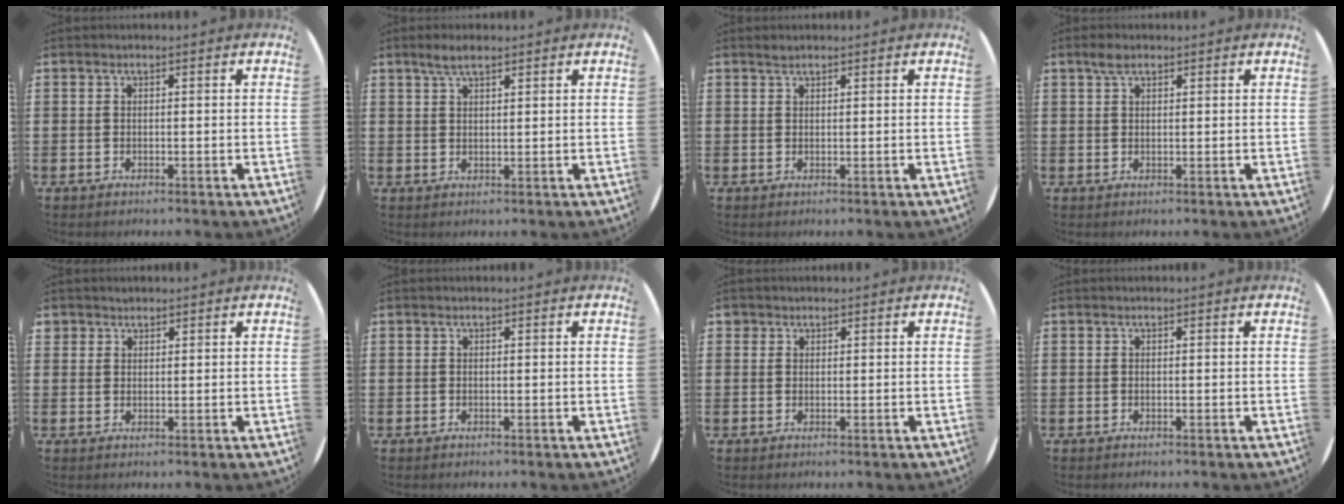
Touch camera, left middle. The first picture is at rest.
{"total": 2.7, "force": [2.1, 0.7, 1.6], "torque": [-0.033, 0.006, 0.037]}
{"total": 0.7, "force": [0.7, 0.2, 0.1], "torque": [-0.002, 0.002, 0.013]}
{"total": 1.9, "force": [1.3, 1.0, 1.0], "torque": [-0.013, 0.003, 0.022]}
{"total": 1.4, "force": [1.3, 0.7, -0.3], "torque": [0.003, 0.003, 0.026]}
{"total": 0.0}
{"total": 0.9, "force": [0.7, 0.6, -0.1], "torque": [0.000, 0.003, 0.015]}
{"total": 0.0}